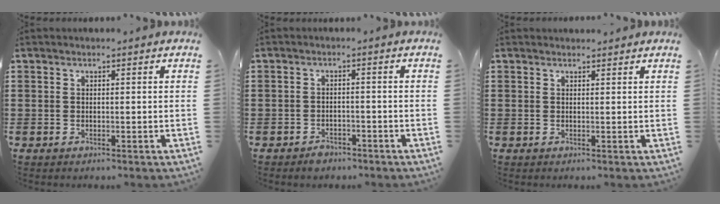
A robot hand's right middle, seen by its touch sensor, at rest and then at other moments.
{"total": 1.8, "force": [-1.7, 0.8, 0.1], "torque": [-0.005, 0.003, -0.037]}
{"total": 0.8, "force": [0.8, 0.1, -0.1], "torque": [0.000, 0.000, 0.017]}